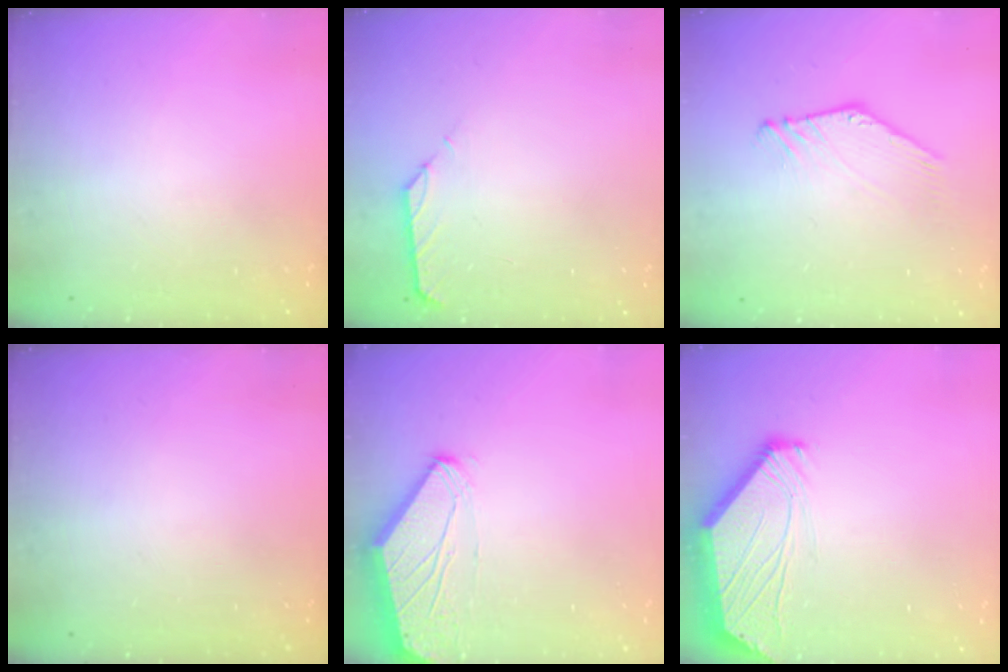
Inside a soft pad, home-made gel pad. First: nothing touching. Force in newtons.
{"total": 1.5, "press": 1.4, "slide": 0.6}
{"total": 2.2, "press": 2.2, "slide": 0.1}
{"total": 0.0}
{"total": 0.0}
{"total": 2.5, "press": 2.4, "slide": 0.6}